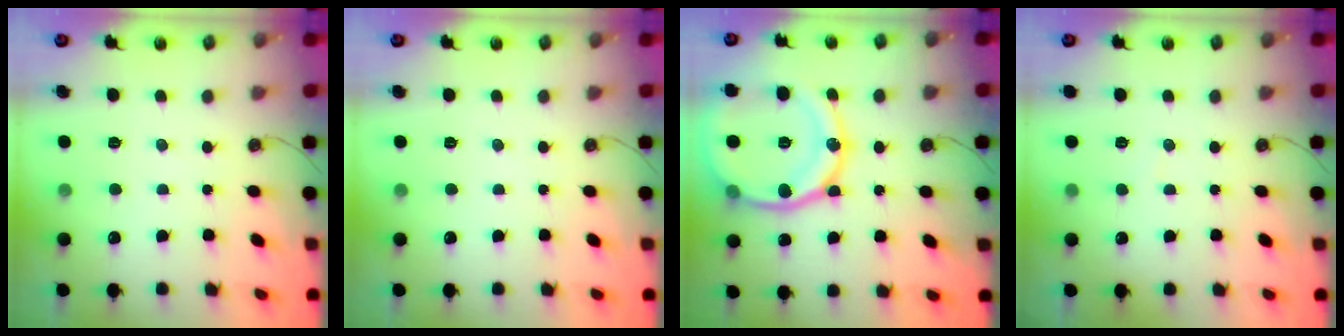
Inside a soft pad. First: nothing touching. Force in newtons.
{"total": 0.0}
{"total": 21.9, "press": 21.8, "slide": 2.3}
{"total": 2.9, "press": 2.9, "slide": 0.3}